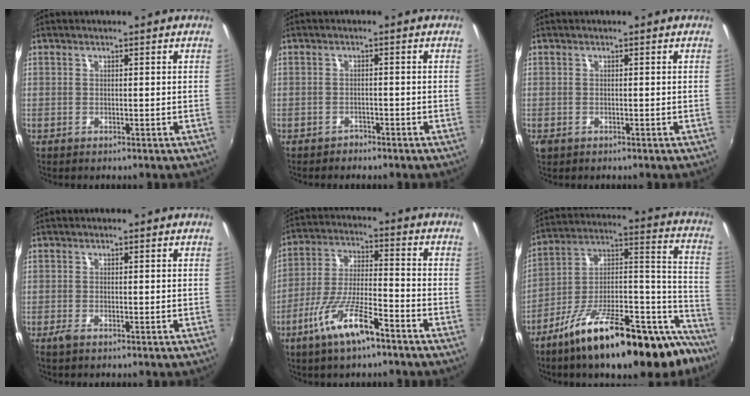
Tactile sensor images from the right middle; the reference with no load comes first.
{"total": 1.8, "force": [-1.6, 0.8, 0.2], "torque": [-0.007, -0.001, -0.024]}
{"total": 1.1, "force": [-0.5, 0.8, 0.5], "torque": [-0.010, -0.005, -0.009]}
{"total": 1.2, "force": [-0.8, 0.1, 0.9], "torque": [-0.018, -0.004, -0.016]}
{"total": 11.6, "force": [-7.2, 2.1, 8.9], "torque": [-0.181, -0.009, -0.131]}
{"total": 28.2, "force": [-20.5, 7.9, 17.8], "torque": [-0.221, 0.017, -0.316]}